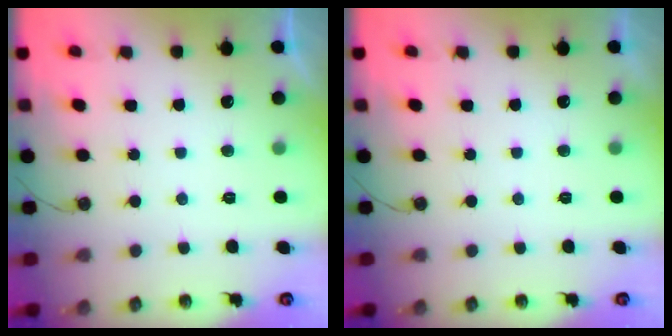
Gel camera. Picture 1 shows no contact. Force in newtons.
{"total": 0.0}